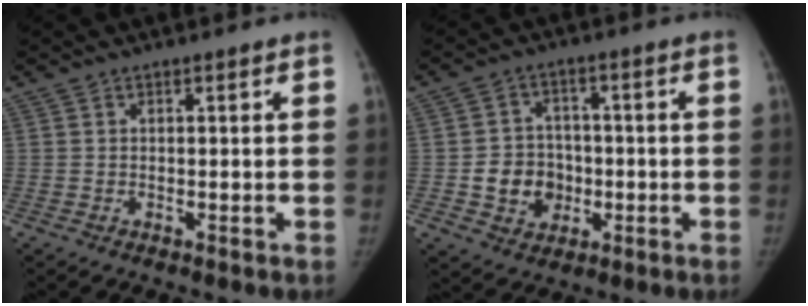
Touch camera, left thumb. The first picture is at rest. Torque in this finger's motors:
{"motor_torque": [-0.80, 0.76, 0.45, -0.38, 0.02]}